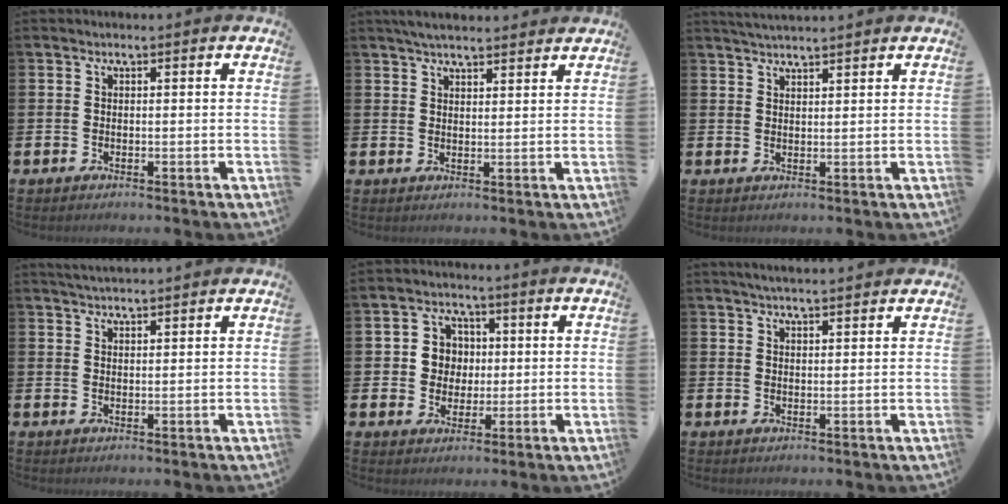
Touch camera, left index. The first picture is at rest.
{"total": 3.6, "force": [3.5, 0.6, 0.8], "torque": [-0.022, -0.011, 0.063]}
{"total": 2.6, "force": [2.5, 0.0, 0.4], "torque": [-0.010, -0.009, 0.047]}
{"total": 2.6, "force": [2.6, 0.2, 0.4], "torque": [-0.011, -0.009, 0.048]}
{"total": 4.6, "force": [1.2, 4.3, 1.2], "torque": [-0.031, 0.010, 0.016]}
{"total": 3.0, "force": [2.9, 0.2, 0.7], "torque": [-0.018, -0.008, 0.052]}